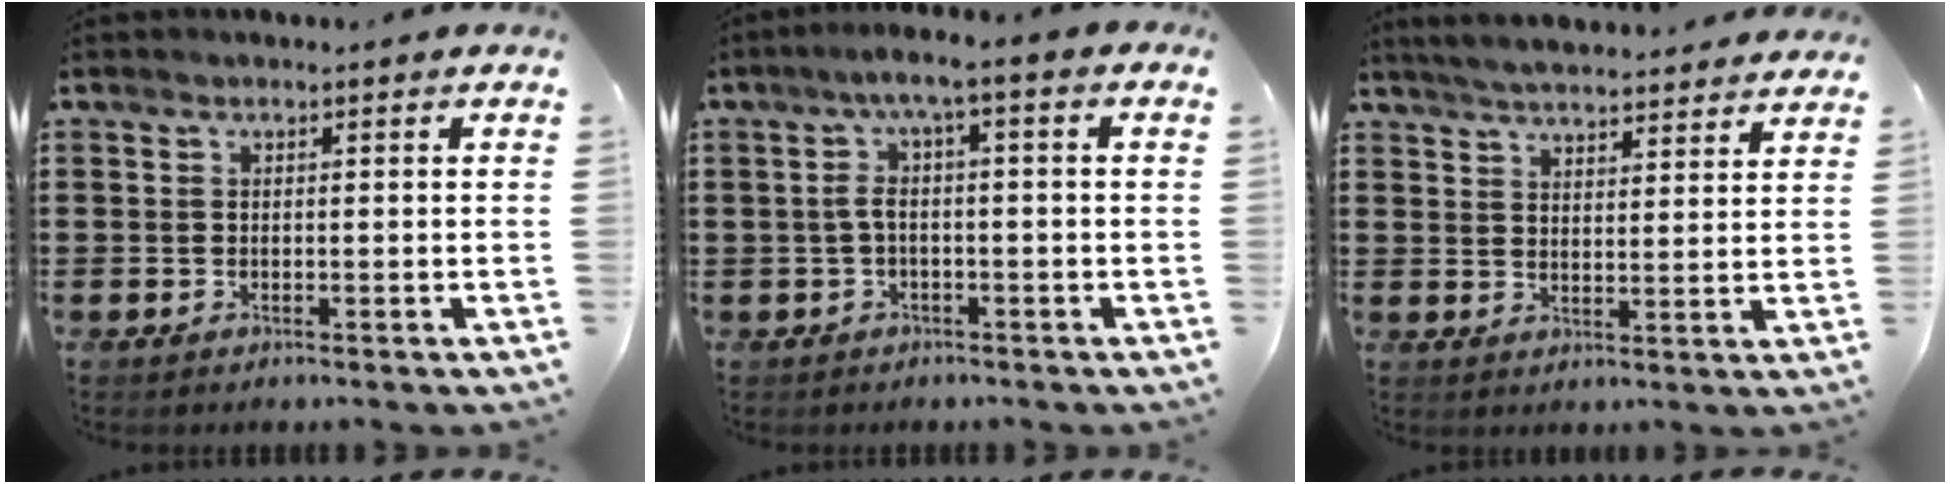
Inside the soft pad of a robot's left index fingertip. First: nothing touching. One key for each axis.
{"total": 4.0, "fx": -1.1, "fy": 0.2, "fz": 3.9, "tx": -0.086, "ty": -0.001, "tz": -0.028}
{"total": 4.8, "fx": 4.7, "fy": -0.4, "fz": 0.7, "tx": -0.031, "ty": -0.022, "tz": 0.085}